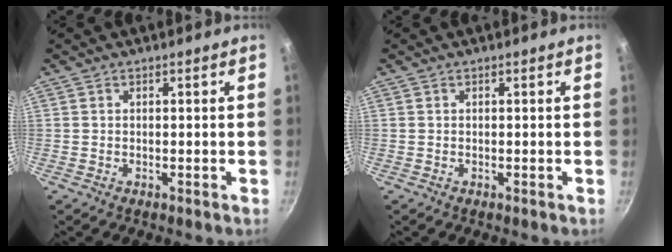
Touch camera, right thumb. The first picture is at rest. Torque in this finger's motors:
{"motor_torque": [-0.03, 0.02, 0.00, 0.00, 0.00]}